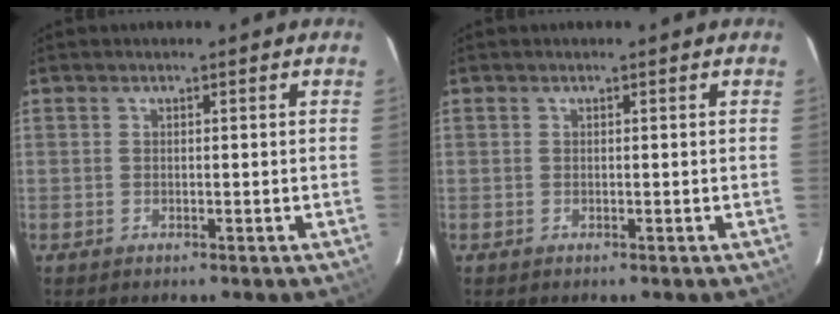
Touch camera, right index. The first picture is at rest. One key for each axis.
{"total": 0.0}